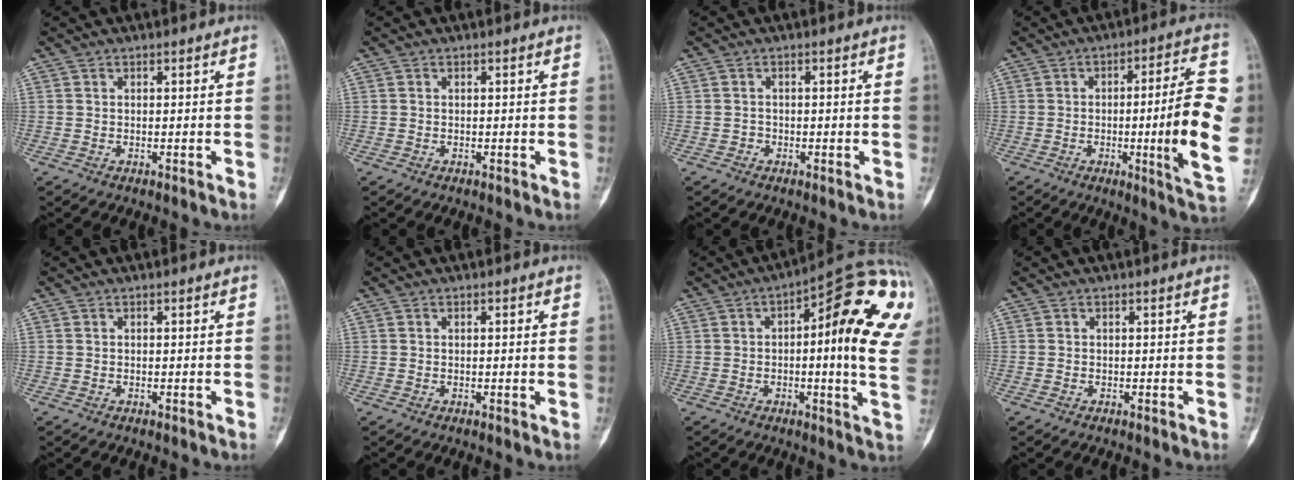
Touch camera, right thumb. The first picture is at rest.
{"total": 0.0}
{"total": 0.8, "force": [-0.3, 0.7, 0.2], "torque": [0.004, 0.003, -0.010]}
{"total": 16.3, "force": [-0.8, 1.7, 16.2], "torque": [-0.217, 0.006, -0.012]}
{"total": 0.0}
{"total": 1.0, "force": [0.1, 0.1, 1.0], "torque": [-0.016, -0.001, 0.001]}
{"total": 23.0, "force": [4.1, 6.3, 21.7], "torque": [-0.230, 0.019, 0.042]}
{"total": 0.0}